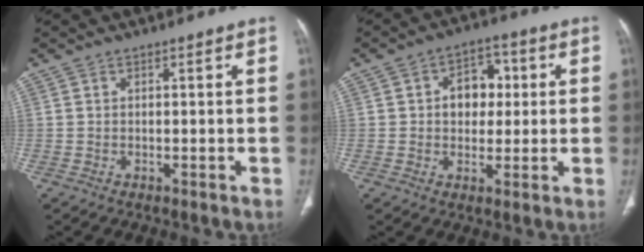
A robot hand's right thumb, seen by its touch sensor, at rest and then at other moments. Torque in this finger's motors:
{"motor_torque": [0.38, 1.86, 0.52, 0.36, 0.08]}